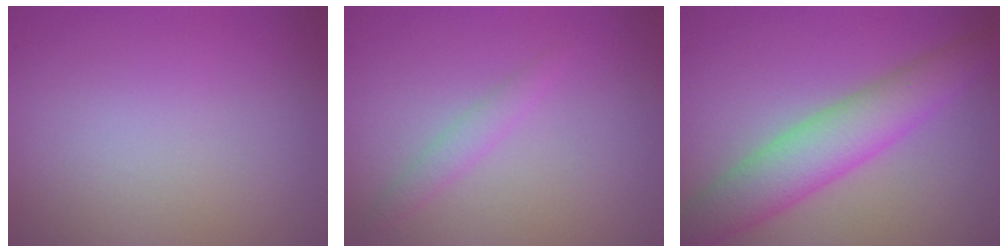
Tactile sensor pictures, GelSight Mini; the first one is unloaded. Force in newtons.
{"total": 1.3, "press": 1.3, "slide": 0.1}
{"total": 5.7, "press": 5.7, "slide": 0.2}